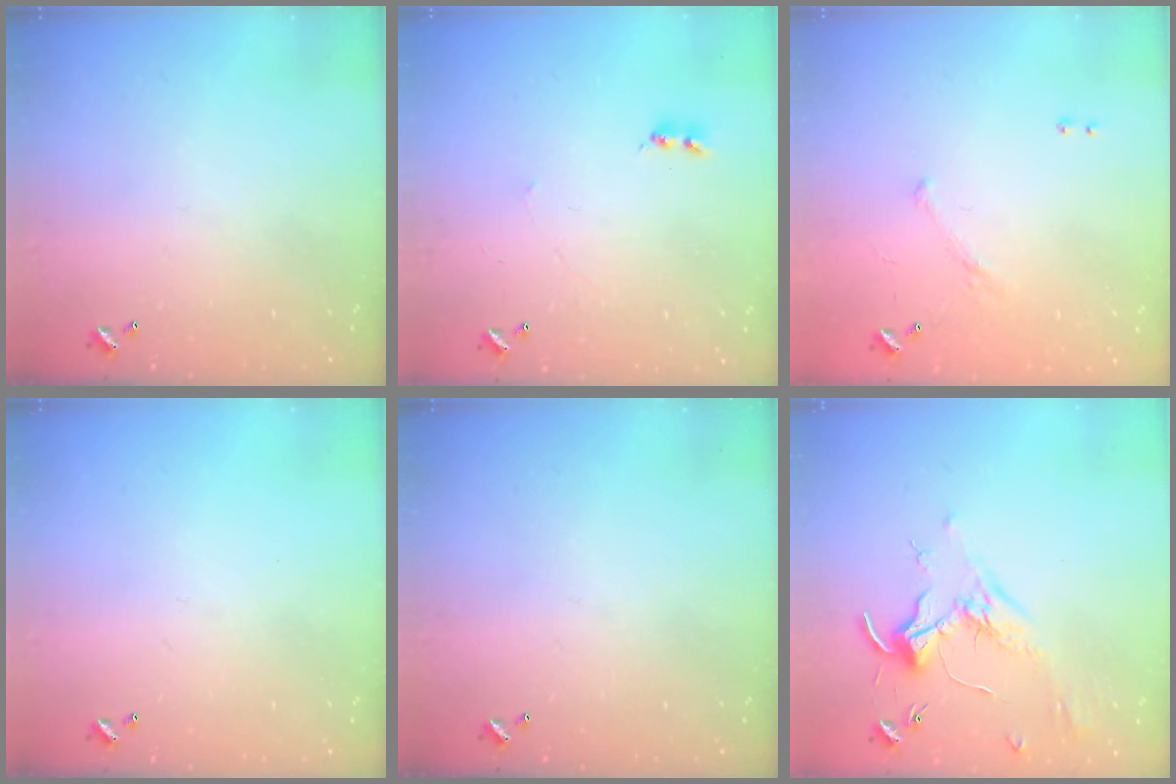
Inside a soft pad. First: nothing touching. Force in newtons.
{"total": 2.2, "press": 2.1, "slide": 0.5}
{"total": 5.9, "press": 5.9, "slide": 0.8}
{"total": 0.0}
{"total": 0.0}
{"total": 1.7, "press": 1.6, "slide": 0.7}